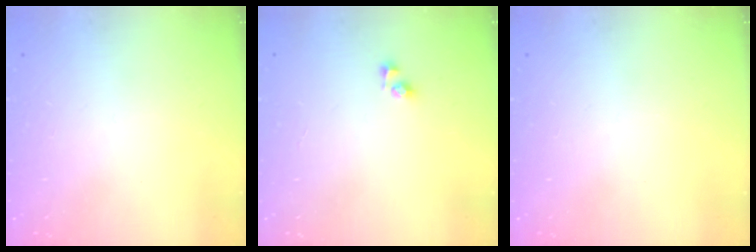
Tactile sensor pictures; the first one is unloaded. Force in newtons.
{"total": 4.0, "press": 4.0, "slide": 0.4}
{"total": 0.0}